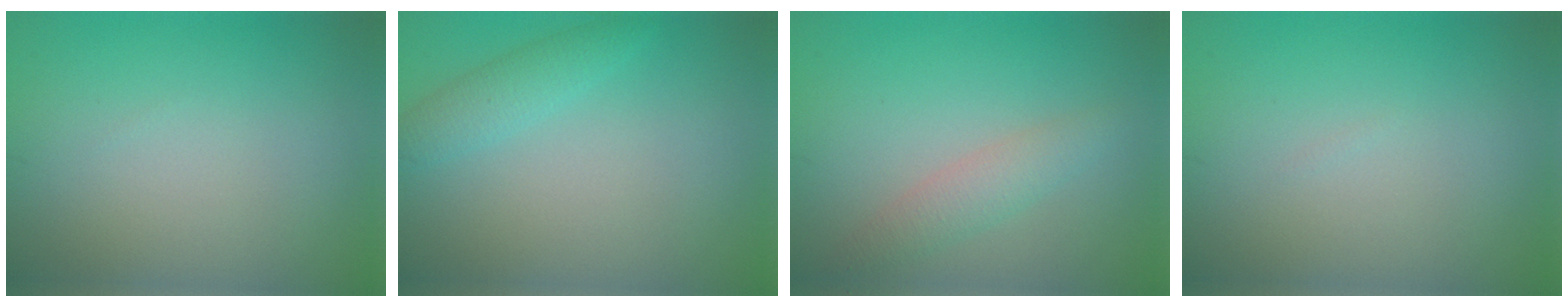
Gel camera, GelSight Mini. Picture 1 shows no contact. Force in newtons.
{"total": 2.0, "press": 2.0, "slide": 0.0}
{"total": 2.2, "press": 2.2, "slide": 0.1}
{"total": 0.0}